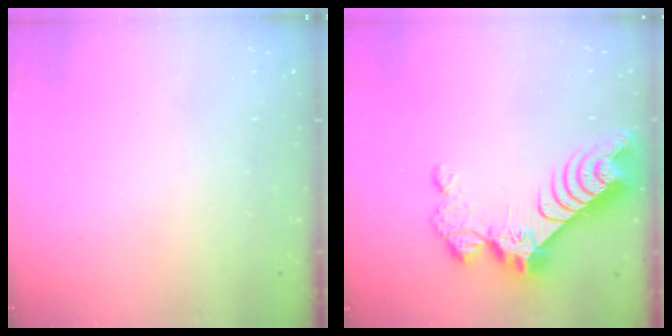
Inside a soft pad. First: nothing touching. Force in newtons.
{"total": 11.1, "press": 11.0, "slide": 1.0}